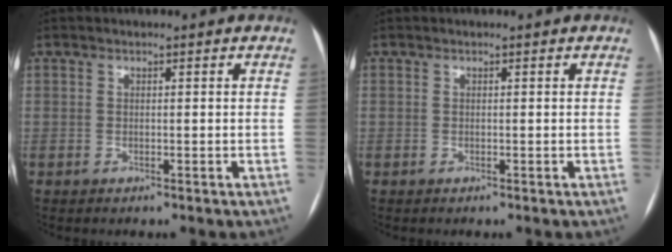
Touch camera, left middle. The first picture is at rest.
{"total": 0.0}